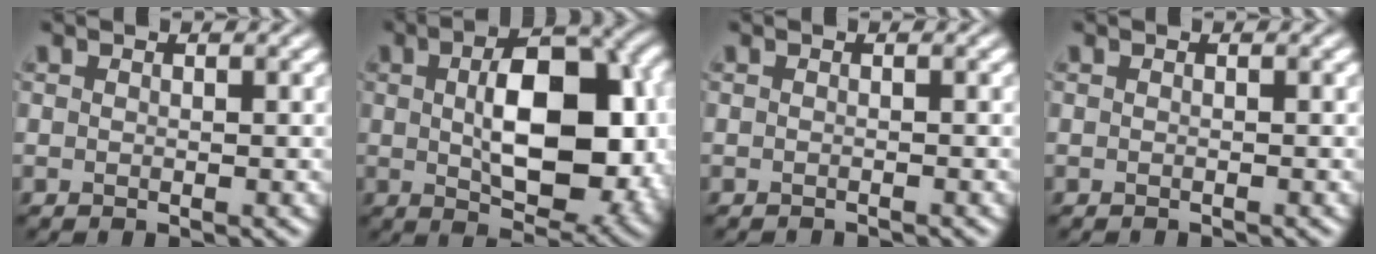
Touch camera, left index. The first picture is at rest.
{"total": 10.4, "force": [0.2, 5.4, 8.9], "torque": [-0.141, 0.000, 0.013]}
{"total": 1.3, "force": [-1.3, 0.0, 0.0], "torque": [0.005, -0.004, -0.024]}
{"total": 0.6, "force": [-0.6, 0.0, -0.1], "torque": [0.002, -0.003, -0.014]}